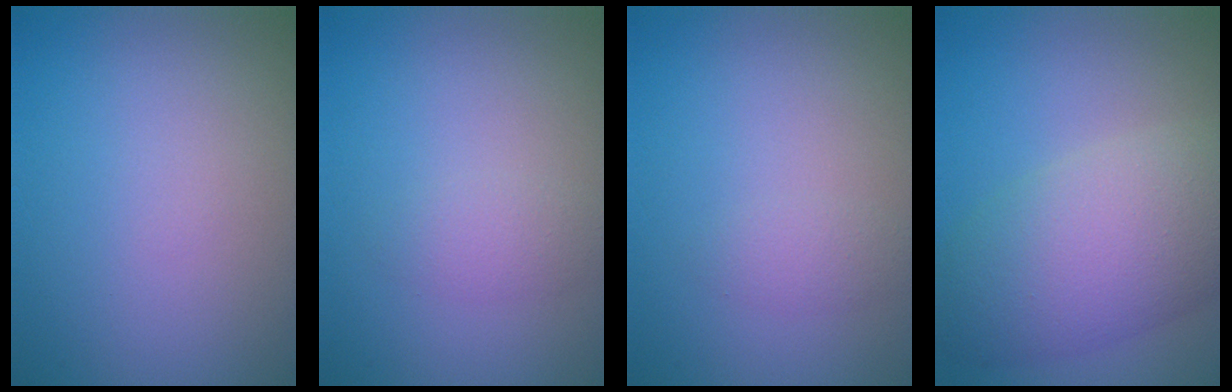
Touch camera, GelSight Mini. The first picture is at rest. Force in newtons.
{"total": 1.5, "press": 1.5, "slide": 0.0}
{"total": 1.1, "press": 1.1, "slide": 0.1}
{"total": 8.1, "press": 8.1, "slide": 0.3}